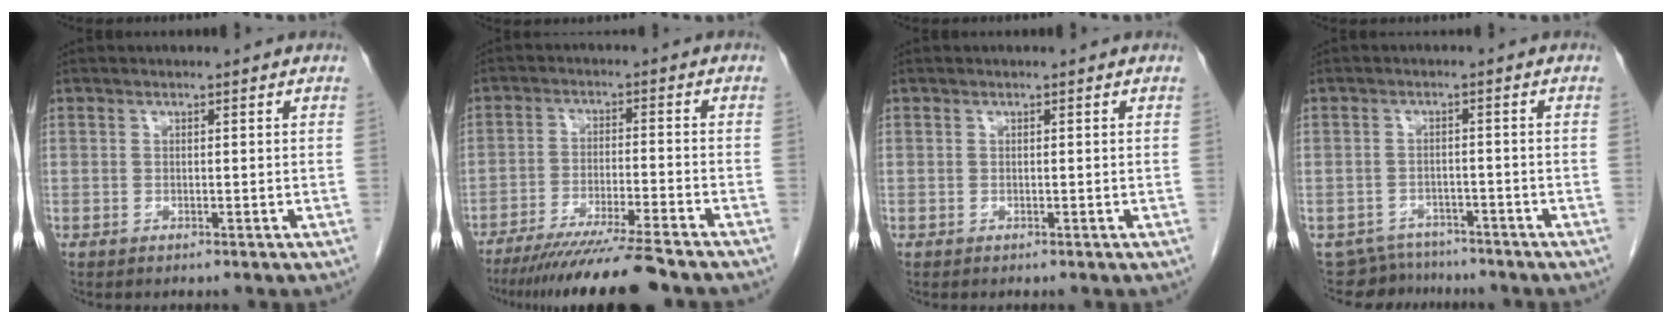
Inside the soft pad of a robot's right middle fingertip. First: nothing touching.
{"total": 12.5, "force": [-10.6, -1.0, 6.5], "torque": [-0.087, -0.031, -0.172]}
{"total": 0.0}
{"total": 5.9, "force": [-5.5, 2.0, -0.9], "torque": [0.017, 0.012, -0.078]}